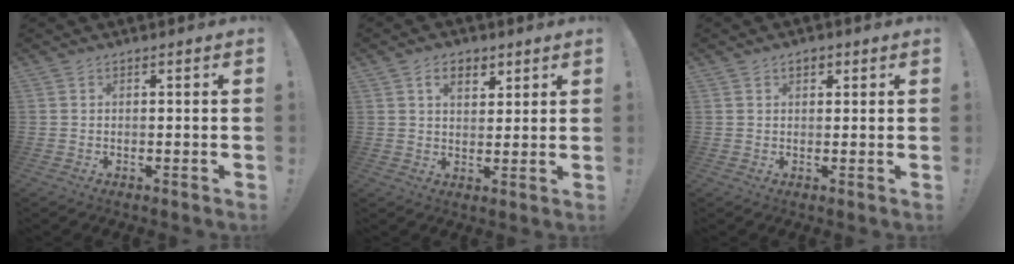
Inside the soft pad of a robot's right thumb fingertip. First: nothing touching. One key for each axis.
{"total": 6.2, "fx": 3.2, "fy": 4.0, "fz": 3.4, "tx": -0.040, "ty": -0.011, "tz": 0.055}
{"total": 2.3, "fx": 1.1, "fy": 1.5, "fz": 1.4, "tx": -0.014, "ty": -0.003, "tz": 0.017}